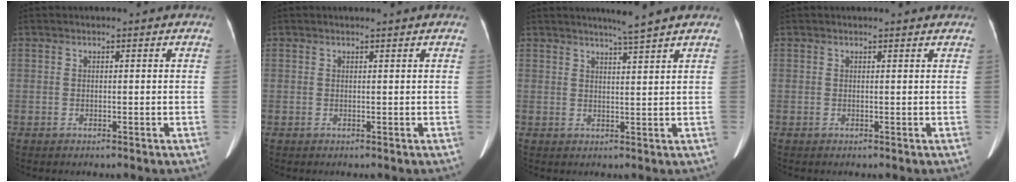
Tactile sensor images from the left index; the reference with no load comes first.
{"total": 0.5, "force": [0.5, -0.1, 0.2], "torque": [-0.006, 0.002, 0.011]}
{"total": 3.7, "force": [3.1, -1.2, 1.6], "torque": [-0.027, -0.008, 0.052]}
{"total": 1.0, "force": [1.0, 0.0, 0.1], "torque": [-0.012, 0.000, 0.008]}